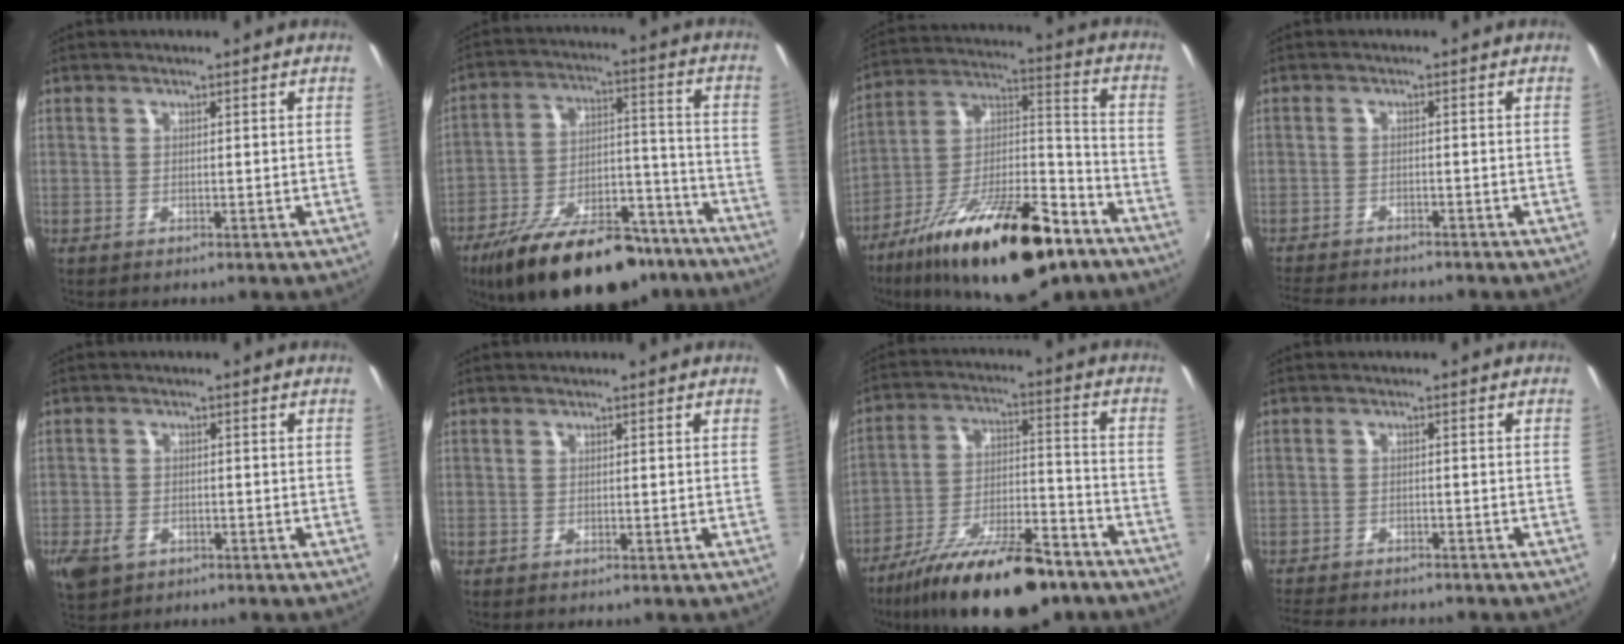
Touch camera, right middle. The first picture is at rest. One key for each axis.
{"total": 24.8, "fx": -18.4, "fy": 10.3, "fz": 13.1, "tx": -0.230, "ty": 0.006, "tz": -0.262}
{"total": 26.4, "fx": -16.2, "fy": 9.1, "fz": 18.6, "tx": -0.312, "ty": -0.010, "tz": -0.255}
{"total": 8.9, "fx": -8.1, "fy": 2.0, "fz": 3.3, "tx": -0.085, "ty": -0.020, "tz": -0.128}
{"total": 6.1, "fx": -3.2, "fy": 4.1, "fz": 3.2, "tx": -0.081, "ty": -0.014, "tz": -0.056}
{"total": 0.0}
{"total": 21.8, "fx": -15.9, "fy": 6.7, "fz": 13.4, "tx": -0.235, "ty": -0.028, "tz": -0.249}
{"total": 10.1, "fx": -9.0, "fy": 2.4, "fz": 3.7, "tx": -0.095, "ty": -0.020, "tz": -0.141}